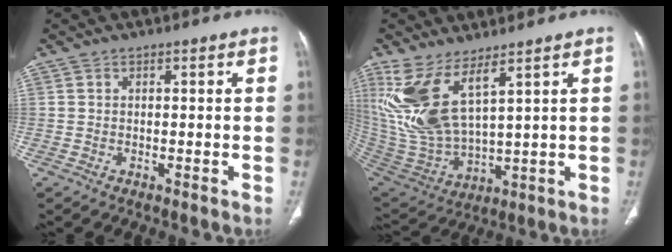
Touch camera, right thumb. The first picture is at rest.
{"total": 14.2, "force": [7.6, 5.0, 10.9], "torque": [-0.234, -0.045, 0.180]}